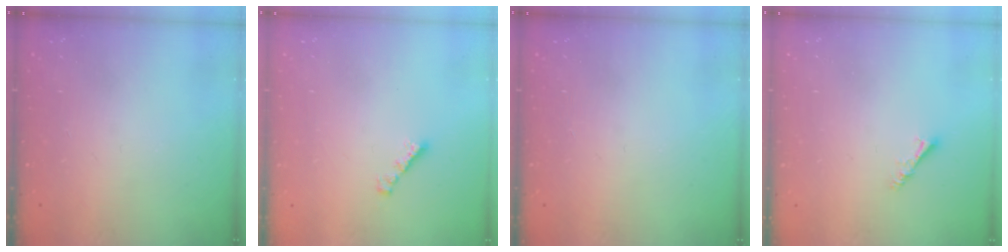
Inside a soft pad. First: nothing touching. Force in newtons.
{"total": 1.9, "press": 1.9, "slide": 0.5}
{"total": 0.0}
{"total": 3.0, "press": 2.9, "slide": 0.6}